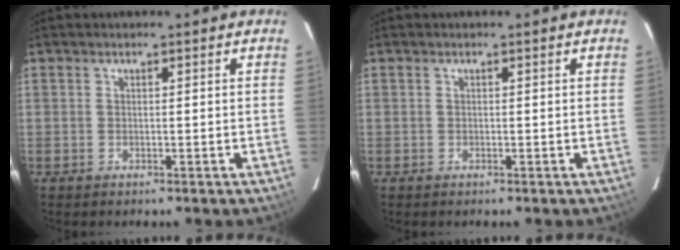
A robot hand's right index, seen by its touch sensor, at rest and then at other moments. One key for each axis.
{"total": 0.0}